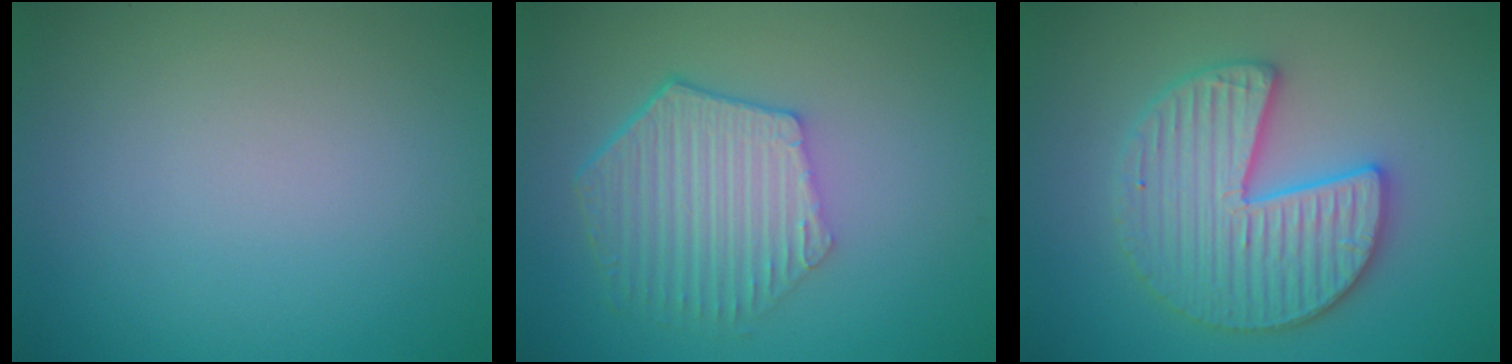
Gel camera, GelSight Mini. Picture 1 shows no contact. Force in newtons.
{"total": 6.0, "press": 4.4, "slide": 4.0}
{"total": 6.0, "press": 6.0, "slide": 0.9}